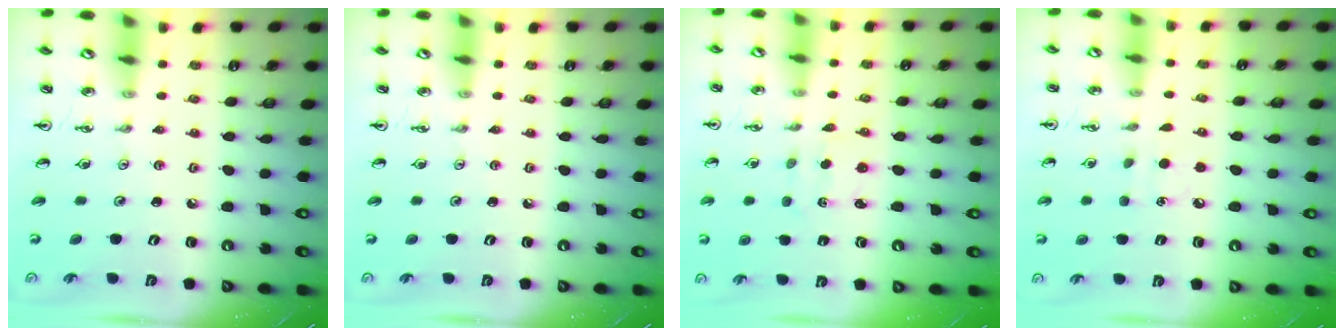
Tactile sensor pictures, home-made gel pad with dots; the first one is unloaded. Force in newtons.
{"total": 0.0}
{"total": 1.5, "press": 1.3, "slide": 0.7}
{"total": 6.8, "press": 6.8, "slide": 0.7}